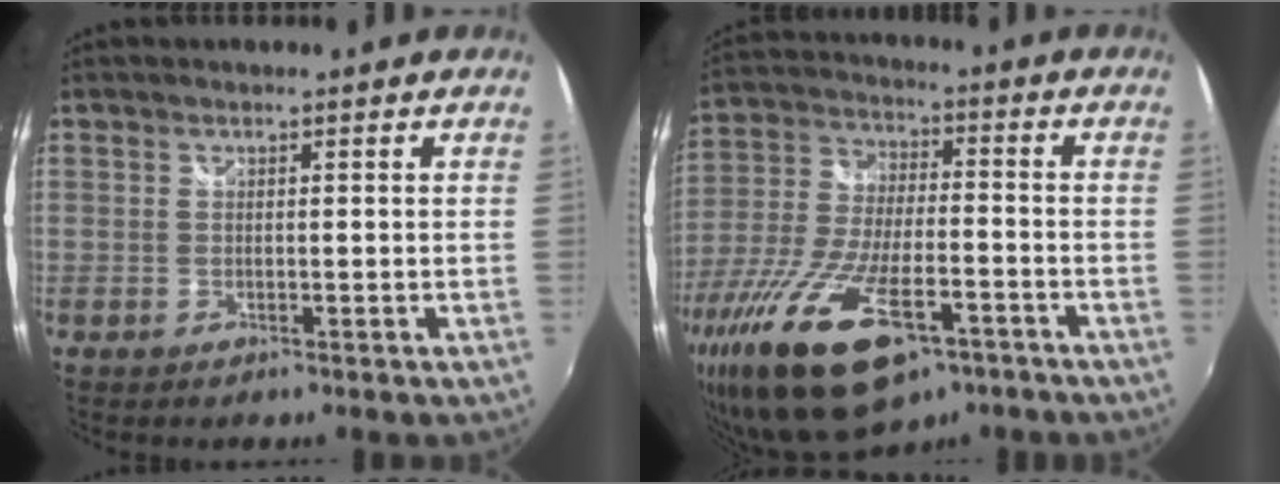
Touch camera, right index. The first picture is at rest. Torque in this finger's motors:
{"motor_torque": [2.06, -0.08, 1.05, 0.17]}